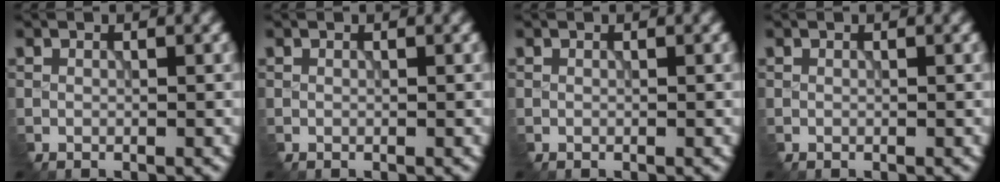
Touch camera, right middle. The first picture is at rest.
{"total": 0.0}
{"total": 0.0}
{"total": 0.0}